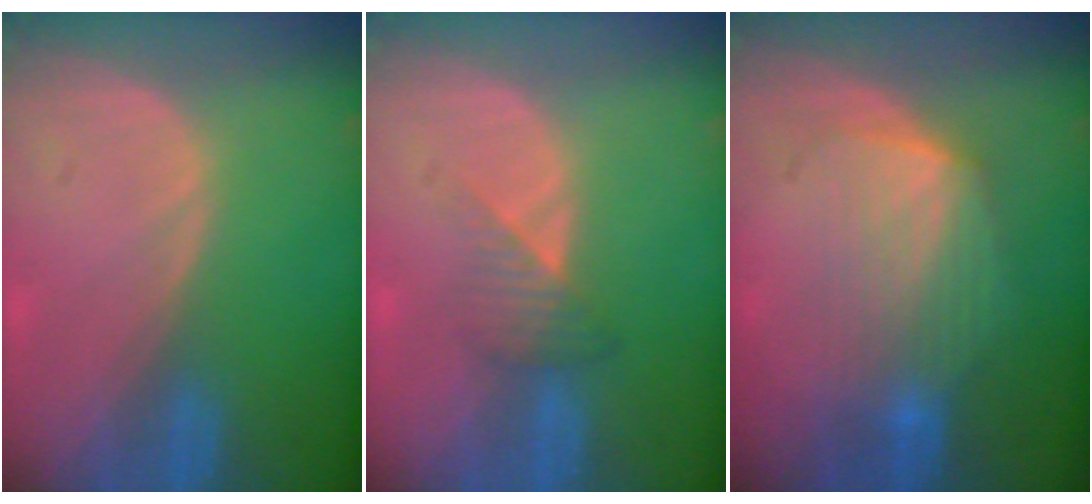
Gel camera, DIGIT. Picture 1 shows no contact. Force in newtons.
{"total": 3.3, "press": 3.1, "slide": 1.1}
{"total": 6.7, "press": 6.7, "slide": 0.7}